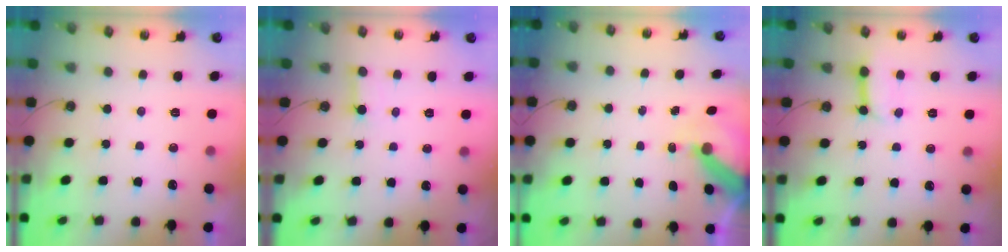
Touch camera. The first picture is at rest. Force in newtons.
{"total": 2.3, "press": 2.3, "slide": 0.2}
{"total": 8.0, "press": 8.0, "slide": 0.8}
{"total": 7.9, "press": 7.8, "slide": 0.9}